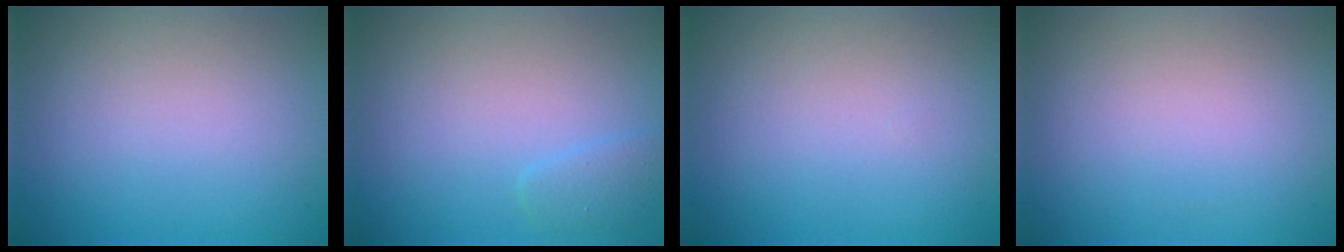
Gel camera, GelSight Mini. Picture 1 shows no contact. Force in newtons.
{"total": 1.3, "press": 1.3, "slide": 0.2}
{"total": 0.0}
{"total": 0.0}